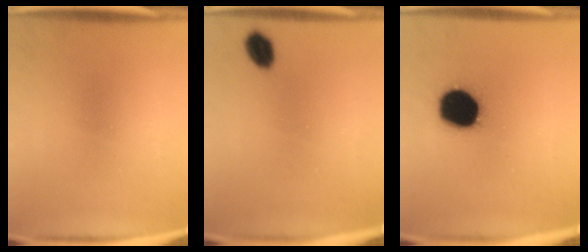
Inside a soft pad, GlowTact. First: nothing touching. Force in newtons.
{"total": 5.1}
{"total": 18.3}